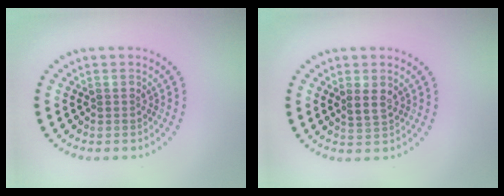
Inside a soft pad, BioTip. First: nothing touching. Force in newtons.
{"total": 1.5, "press": 1.3, "slide": 0.8}